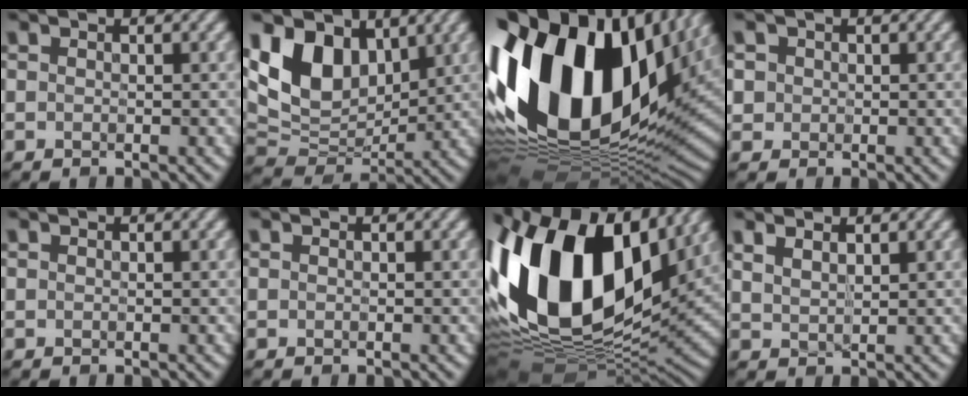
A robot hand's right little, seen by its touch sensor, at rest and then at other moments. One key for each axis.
{"total": 10.2, "fx": 3.9, "fy": 6.9, "fz": 6.4, "tx": -0.146, "ty": 0.012, "tz": 0.065}
{"total": 19.7, "fx": 3.8, "fy": 11.6, "fz": 15.5, "tx": -0.318, "ty": 0.009, "tz": 0.057}
{"total": 1.1, "fx": -0.1, "fy": 1.1, "fz": -0.1, "tx": -0.006, "ty": -0.007, "tz": 0.006}
{"total": 0.0}
{"total": 0.0}
{"total": 17.7, "fx": 4.7, "fy": 11.3, "fz": 12.8, "tx": -0.262, "ty": 0.013, "tz": 0.073}
{"total": 2.4, "fx": 1.6, "fy": 1.1, "fz": 1.3, "tx": -0.028, "ty": 0.009, "tz": 0.022}